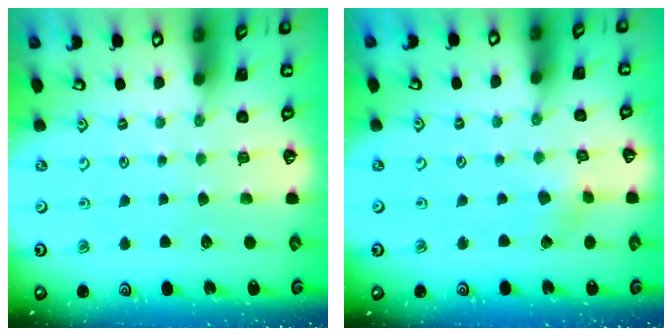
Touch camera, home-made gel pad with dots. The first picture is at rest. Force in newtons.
{"total": 2.2, "press": 2.2, "slide": 0.2}